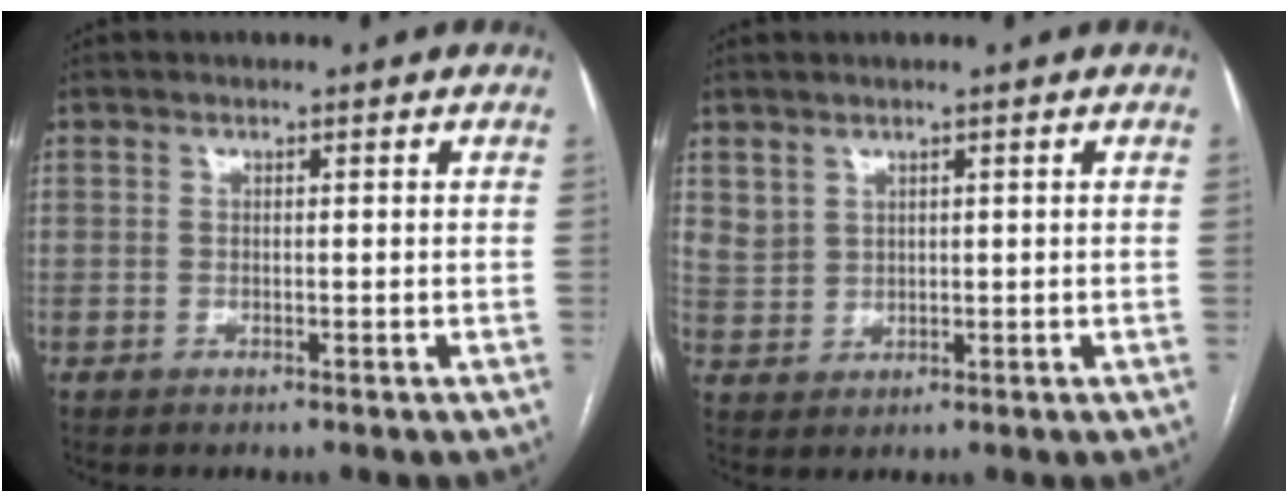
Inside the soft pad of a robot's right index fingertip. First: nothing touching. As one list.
[{"total": 3.1, "force": [2.0, 2.3, 0.7], "torque": [-0.013, 0.000, 0.047]}]